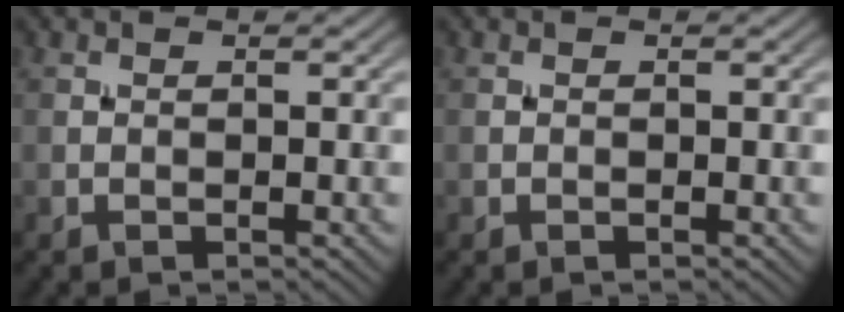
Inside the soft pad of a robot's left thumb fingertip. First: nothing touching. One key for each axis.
{"total": 0.0}